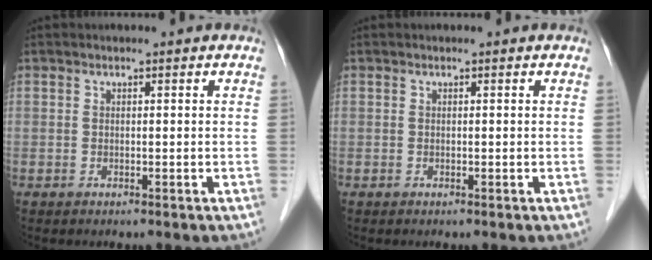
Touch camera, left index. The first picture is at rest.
{"total": 0.0}